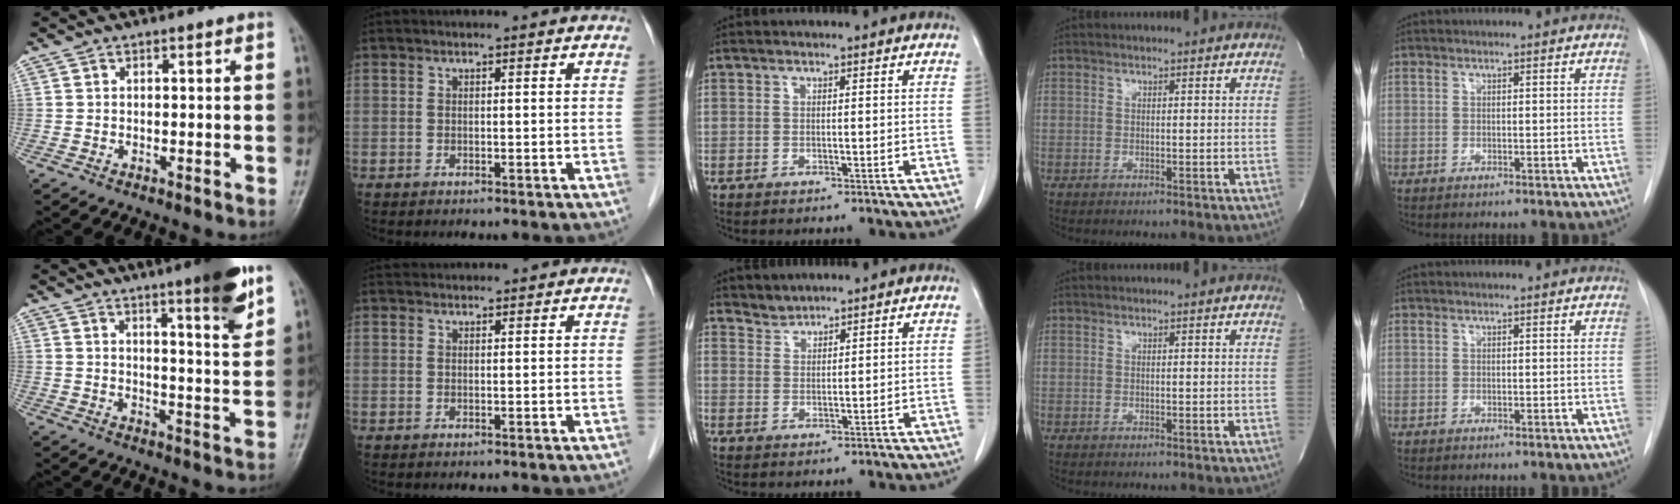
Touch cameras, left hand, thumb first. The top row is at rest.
{"thumb": {"total": 10.7, "force": [6.5, 1.4, 8.3], "torque": [-0.100, -0.038, 0.088]}, "index": {"total": 2.0, "force": [2.0, 0.4, 0.2], "torque": [-0.005, 0.025, 0.035]}, "middle": {"total": 2.0, "force": [1.9, 0.2, -0.4], "torque": [0.007, 0.002, 0.038]}}